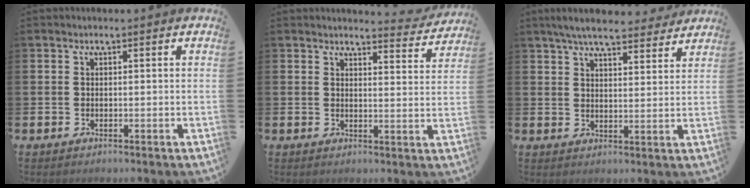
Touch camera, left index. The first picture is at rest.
{"total": 3.4, "force": [3.4, 0.3, 0.2], "torque": [0.005, -0.029, 0.055]}
{"total": 6.4, "force": [6.0, 1.2, 1.9], "torque": [-0.045, -0.026, 0.106]}